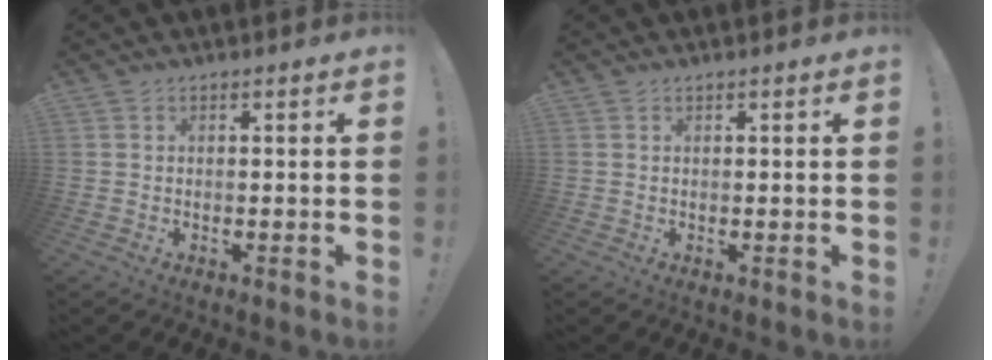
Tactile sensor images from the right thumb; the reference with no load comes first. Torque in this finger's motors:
{"motor_torque": [-0.28, -0.32, 0.18, 0.00, 0.00]}